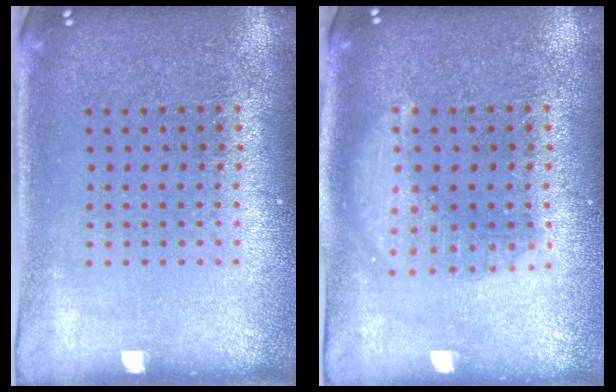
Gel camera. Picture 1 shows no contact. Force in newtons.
{"total": 1.4, "press": 1.4, "slide": 0.1}